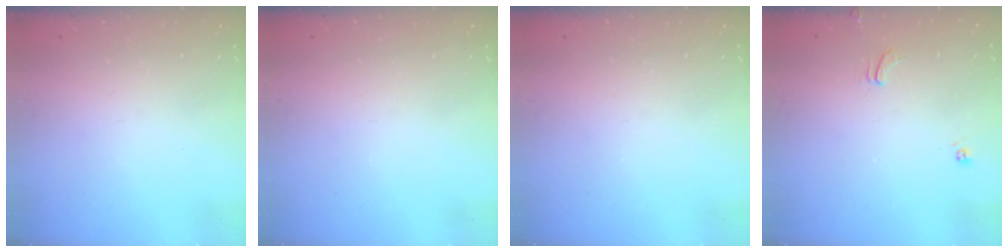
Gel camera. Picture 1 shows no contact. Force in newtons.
{"total": 0.0}
{"total": 0.0}
{"total": 2.0, "press": 1.9, "slide": 0.4}